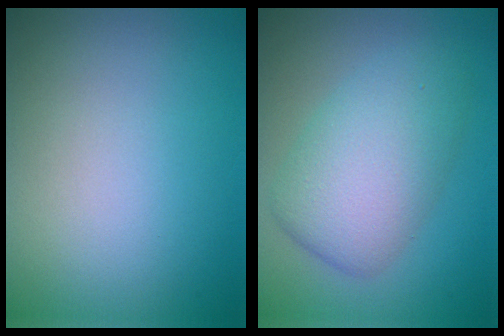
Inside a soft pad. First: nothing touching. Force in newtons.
{"total": 6.0, "press": 6.0, "slide": 0.1}